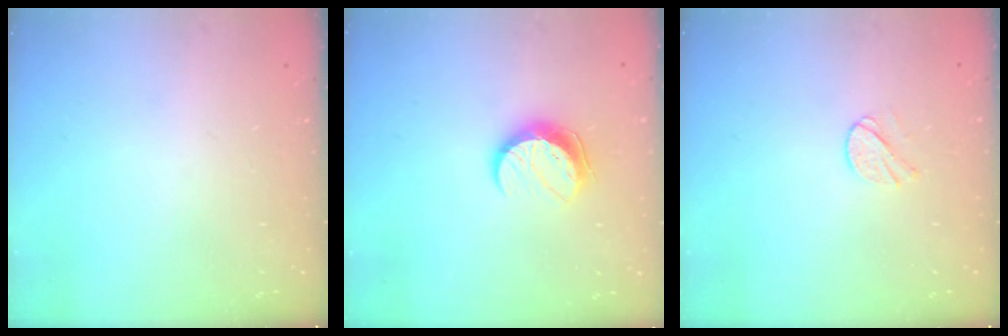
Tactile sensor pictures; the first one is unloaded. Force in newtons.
{"total": 10.4, "press": 10.3, "slide": 0.8}
{"total": 4.7, "press": 4.6, "slide": 0.5}